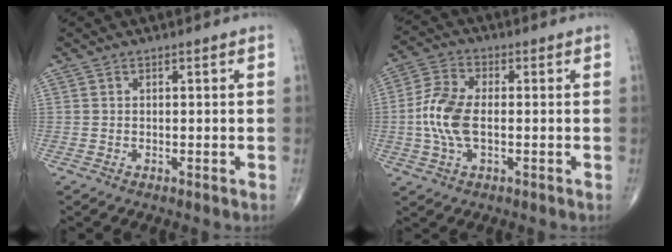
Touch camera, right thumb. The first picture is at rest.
{"total": 9.2, "force": [-0.9, 4.8, 7.8], "torque": [-0.174, 0.014, -0.021]}